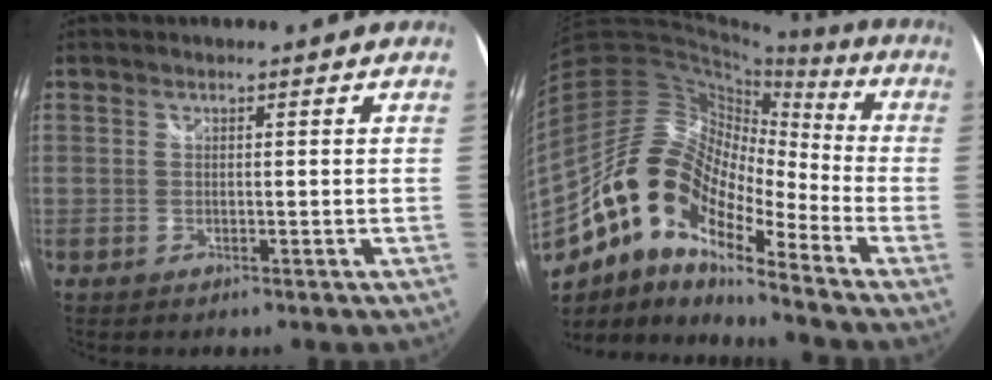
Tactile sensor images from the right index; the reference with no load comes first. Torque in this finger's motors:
{"motor_torque": [0.64, -0.58, 0.96, 0.19]}